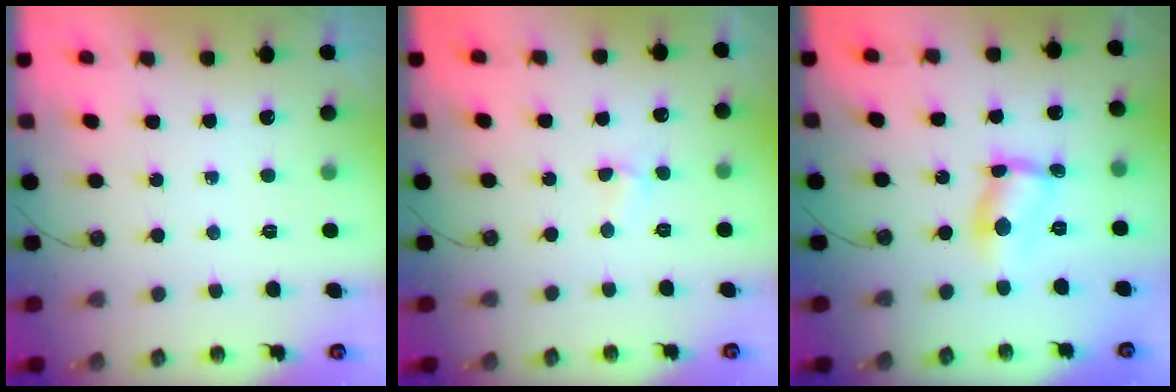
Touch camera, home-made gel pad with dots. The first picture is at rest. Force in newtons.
{"total": 2.4, "press": 2.3, "slide": 0.4}
{"total": 6.2, "press": 6.2, "slide": 0.3}